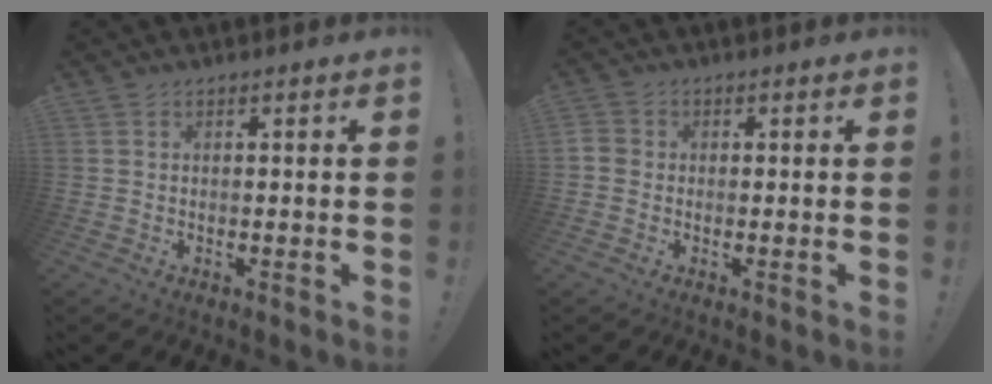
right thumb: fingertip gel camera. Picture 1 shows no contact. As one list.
[{"total": 2.5, "force": [-0.6, 2.1, 1.2], "torque": [-0.021, 0.009, -0.009]}]